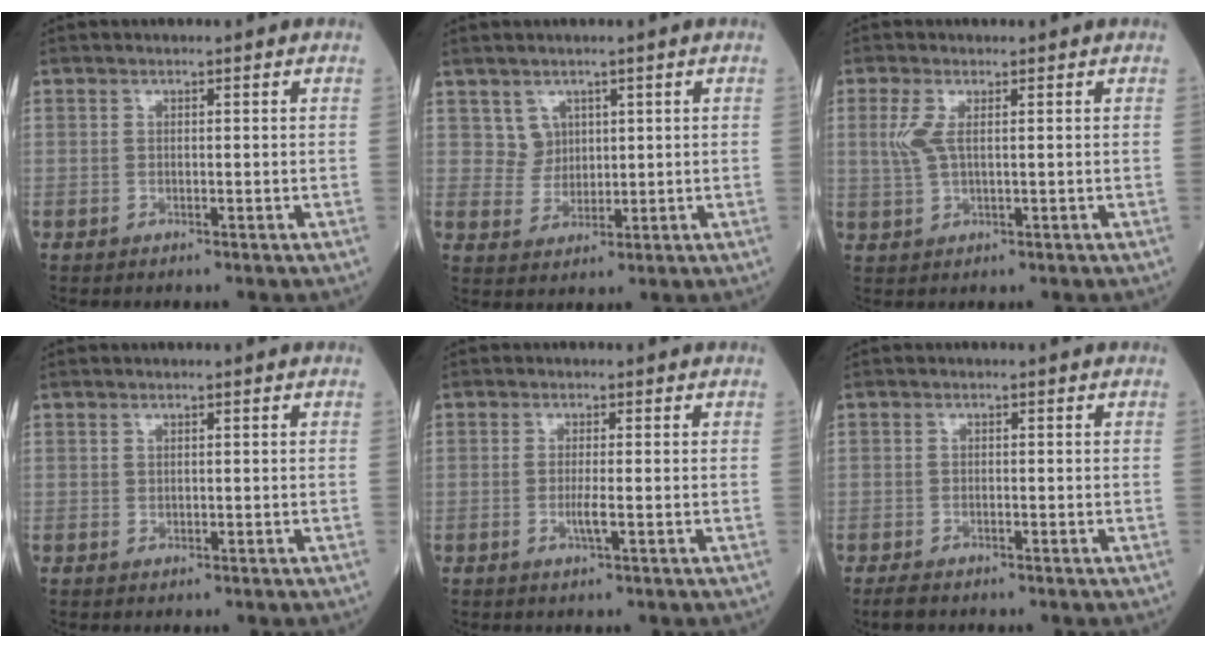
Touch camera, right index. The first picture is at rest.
{"total": 3.1, "force": [1.5, 2.7, 0.2], "torque": [-0.002, 0.002, 0.030]}
{"total": 3.2, "force": [0.8, 1.0, 2.9], "torque": [-0.080, 0.003, 0.019]}
{"total": 0.0}
{"total": 2.0, "force": [-0.5, -0.1, 1.9], "torque": [-0.041, -0.004, -0.011]}
{"total": 1.9, "force": [-1.6, 0.6, 0.9], "torque": [-0.024, -0.004, -0.027]}